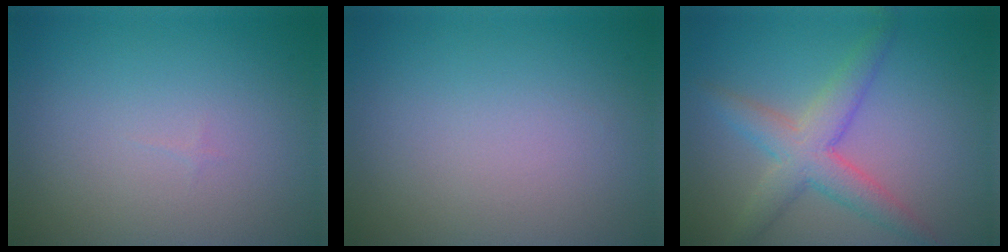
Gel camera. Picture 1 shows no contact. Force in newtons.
{"total": 0.0}
{"total": 4.5, "press": 4.5, "slide": 0.0}